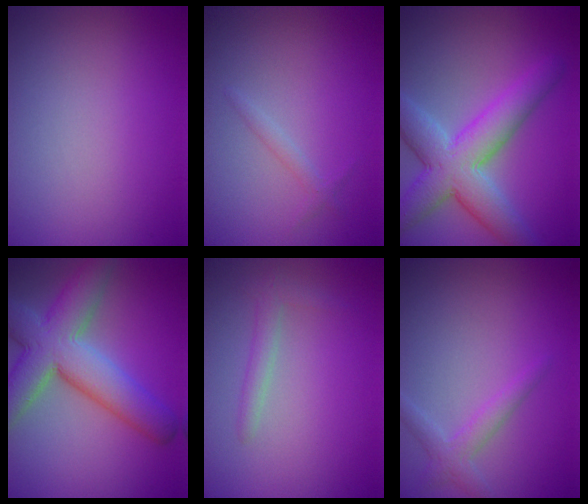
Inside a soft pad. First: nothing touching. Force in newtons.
{"total": 0.9, "press": 0.9, "slide": 0.1}
{"total": 7.8, "press": 7.8, "slide": 0.4}
{"total": 9.0, "press": 9.0, "slide": 0.6}
{"total": 1.6, "press": 1.6, "slide": 0.1}
{"total": 1.9, "press": 1.9, "slide": 0.1}